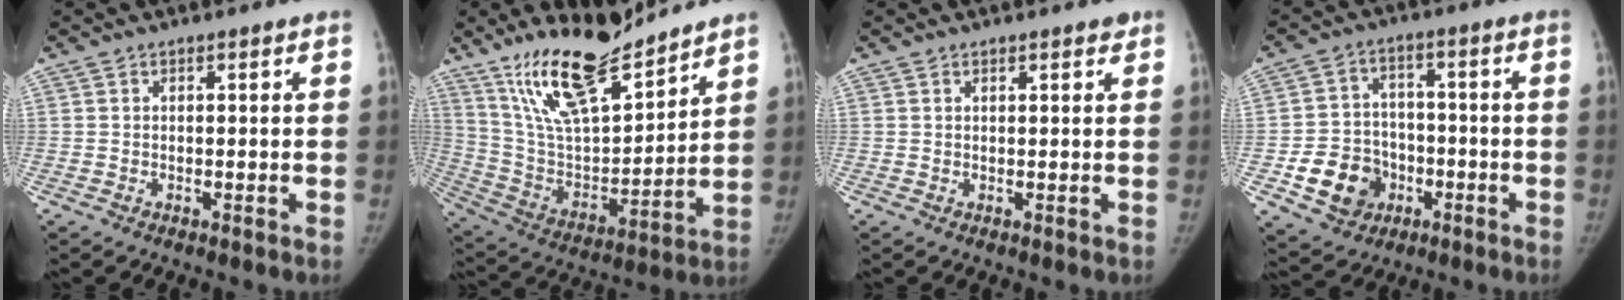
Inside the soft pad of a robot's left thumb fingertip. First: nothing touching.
{"total": 20.2, "force": [15.4, 6.2, 11.5], "torque": [-0.168, -0.085, 0.287]}
{"total": 1.2, "force": [1.0, 0.4, 0.6], "torque": [-0.005, -0.004, 0.012]}
{"total": 11.1, "force": [-3.9, 9.4, 4.4], "torque": [-0.042, 0.024, -0.057]}